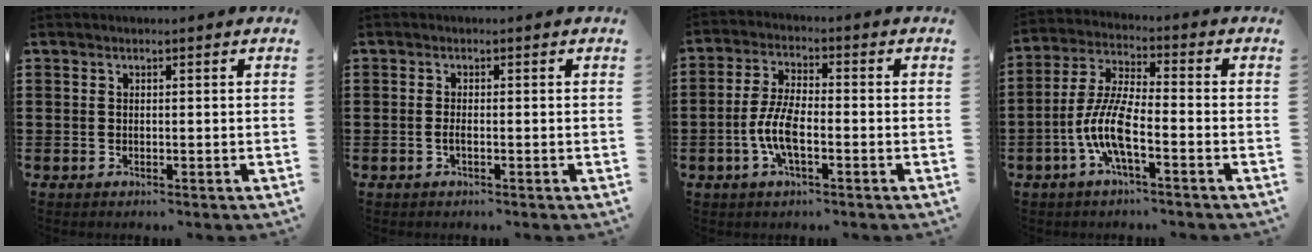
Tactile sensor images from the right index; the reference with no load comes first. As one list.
[{"total": 1.2, "force": [-0.5, 0.0, 1.1], "torque": [-0.024, -0.006, -0.007]}, {"total": 6.8, "force": [-2.0, 2.2, 6.1], "torque": [-0.146, -0.011, -0.043]}, {"total": 8.5, "force": [-3.4, 1.7, 7.5], "torque": [-0.182, -0.017, -0.072]}]